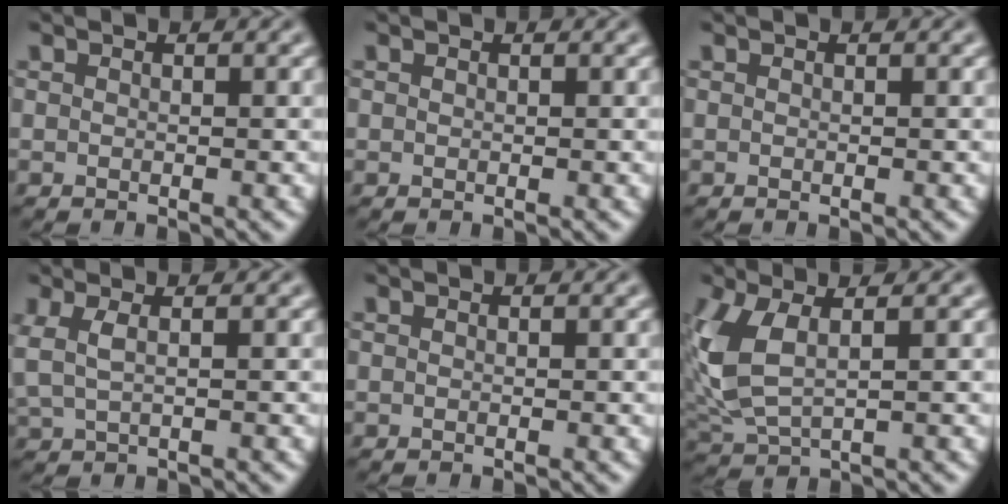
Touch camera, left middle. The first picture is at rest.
{"total": 0.0}
{"total": 0.0}
{"total": 1.8, "force": [0.6, 0.7, 1.5], "torque": [-0.033, 0.003, 0.012]}
{"total": 0.0}
{"total": 5.0, "force": [0.9, 2.6, 4.2], "torque": [-0.109, -0.005, 0.023]}